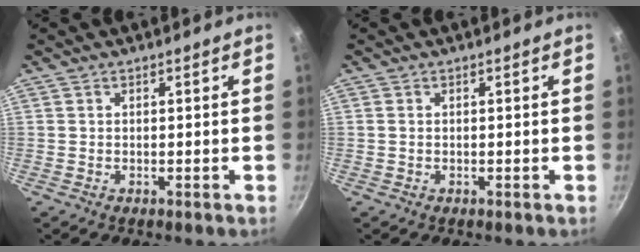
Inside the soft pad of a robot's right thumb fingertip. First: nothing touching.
{"total": 0.5, "force": [0.0, 0.5, 0.2], "torque": [-0.003, 0.002, -0.003]}